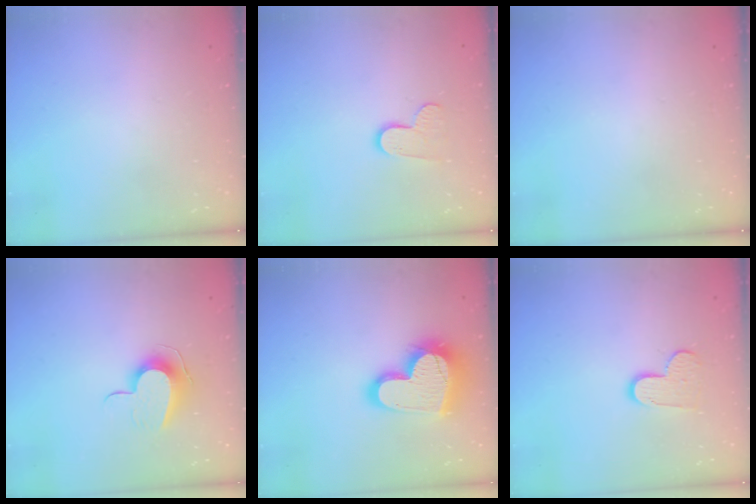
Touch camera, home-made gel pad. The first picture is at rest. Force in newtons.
{"total": 7.8, "press": 7.7, "slide": 0.6}
{"total": 0.0}
{"total": 9.4, "press": 9.4, "slide": 0.6}
{"total": 21.2, "press": 21.1, "slide": 1.9}
{"total": 9.1, "press": 9.1, "slide": 0.7}